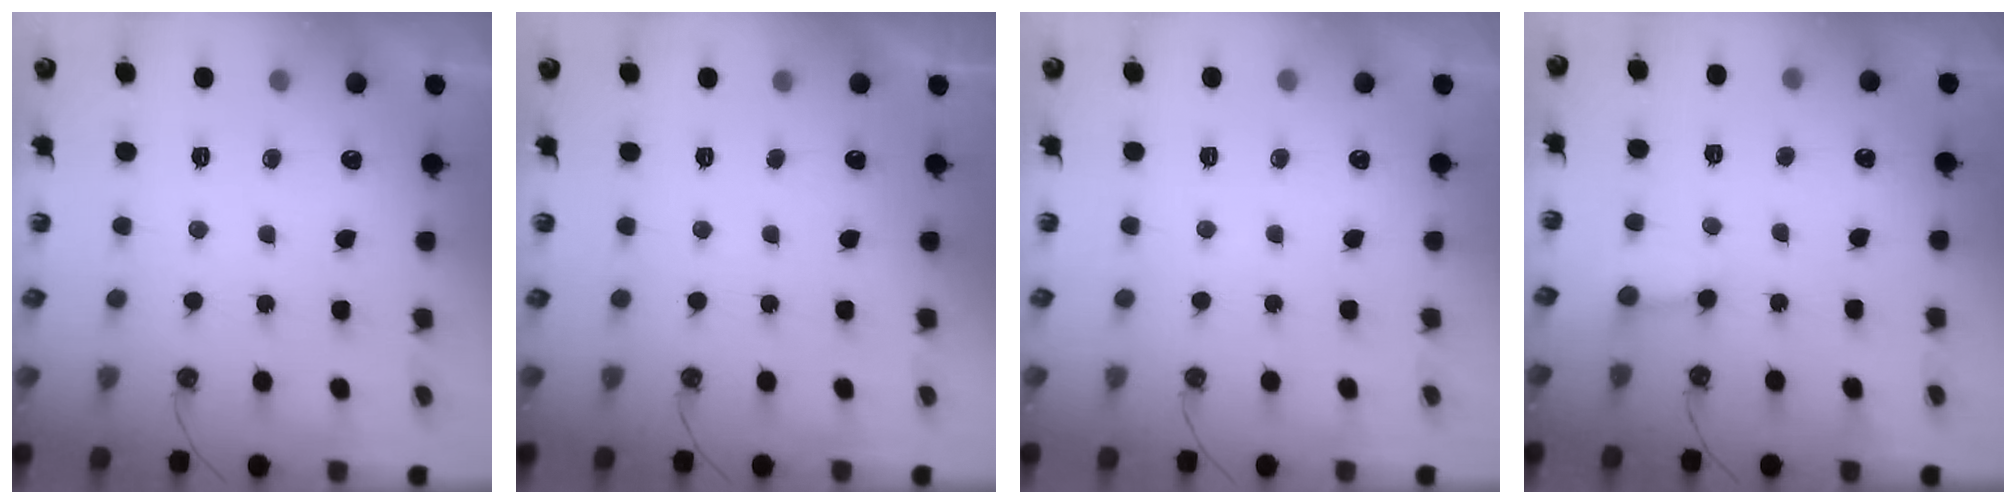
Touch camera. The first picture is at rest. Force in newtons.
{"total": 0.0}
{"total": 0.0}
{"total": 2.6, "press": 2.6, "slide": 0.3}